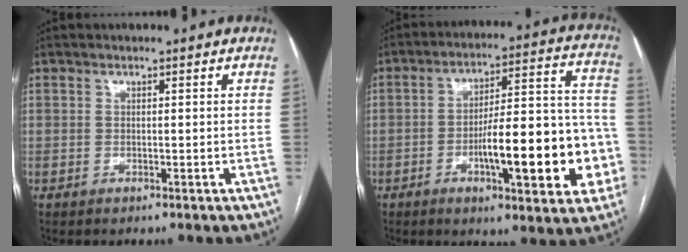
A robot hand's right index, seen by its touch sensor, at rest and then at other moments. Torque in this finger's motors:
{"motor_torque": [1.38, -0.76, 0.73, 0.21]}